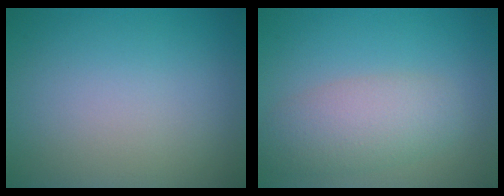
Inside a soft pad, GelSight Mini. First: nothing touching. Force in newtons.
{"total": 4.2, "press": 4.2, "slide": 0.2}